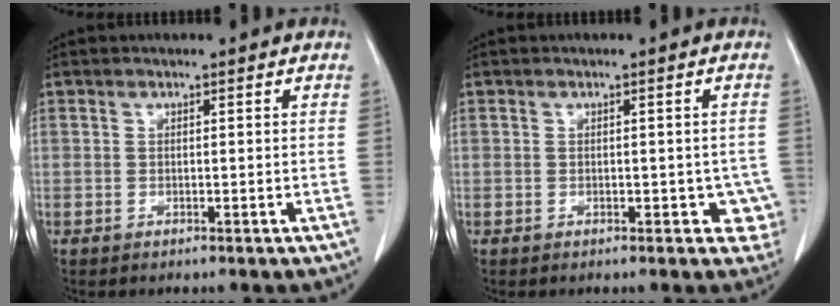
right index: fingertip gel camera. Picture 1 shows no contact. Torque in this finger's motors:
{"motor_torque": [0.12, 0.07, -0.03, 0.01]}